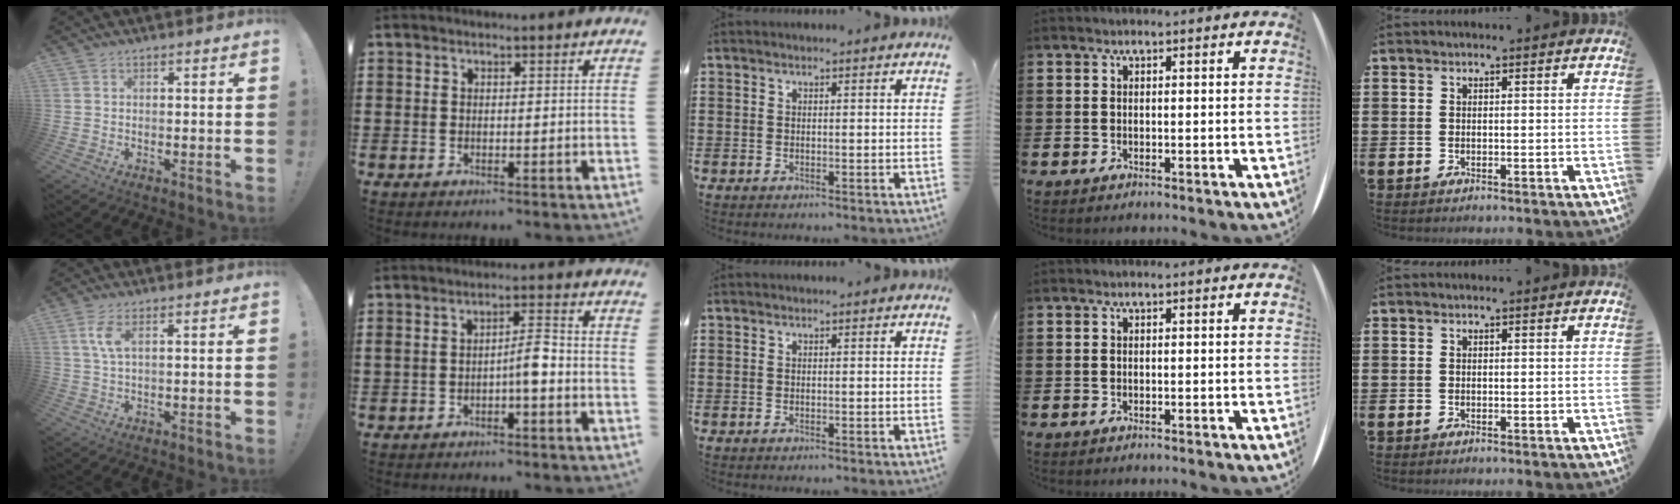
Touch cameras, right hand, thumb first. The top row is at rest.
{"thumb": {"total": 4.7, "force": [1.5, 1.4, 4.2], "torque": [-0.083, -0.005, 0.024]}, "index": {"total": 3.9, "force": [-1.4, 0.9, 3.5], "torque": [-0.064, 0.007, -0.030]}}